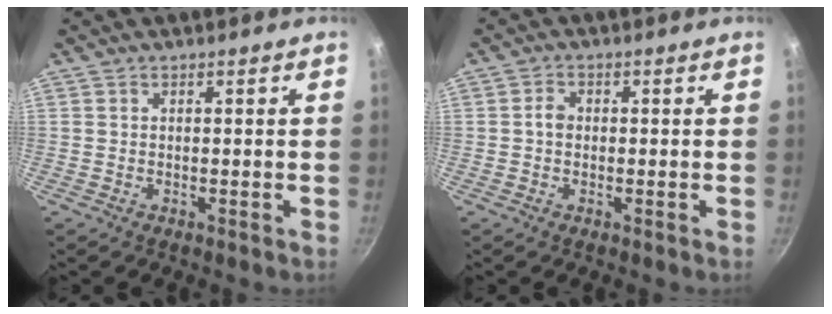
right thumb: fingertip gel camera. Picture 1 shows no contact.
{"total": 2.1, "force": [-0.1, 1.7, 1.3], "torque": [-0.017, 0.010, -0.004]}